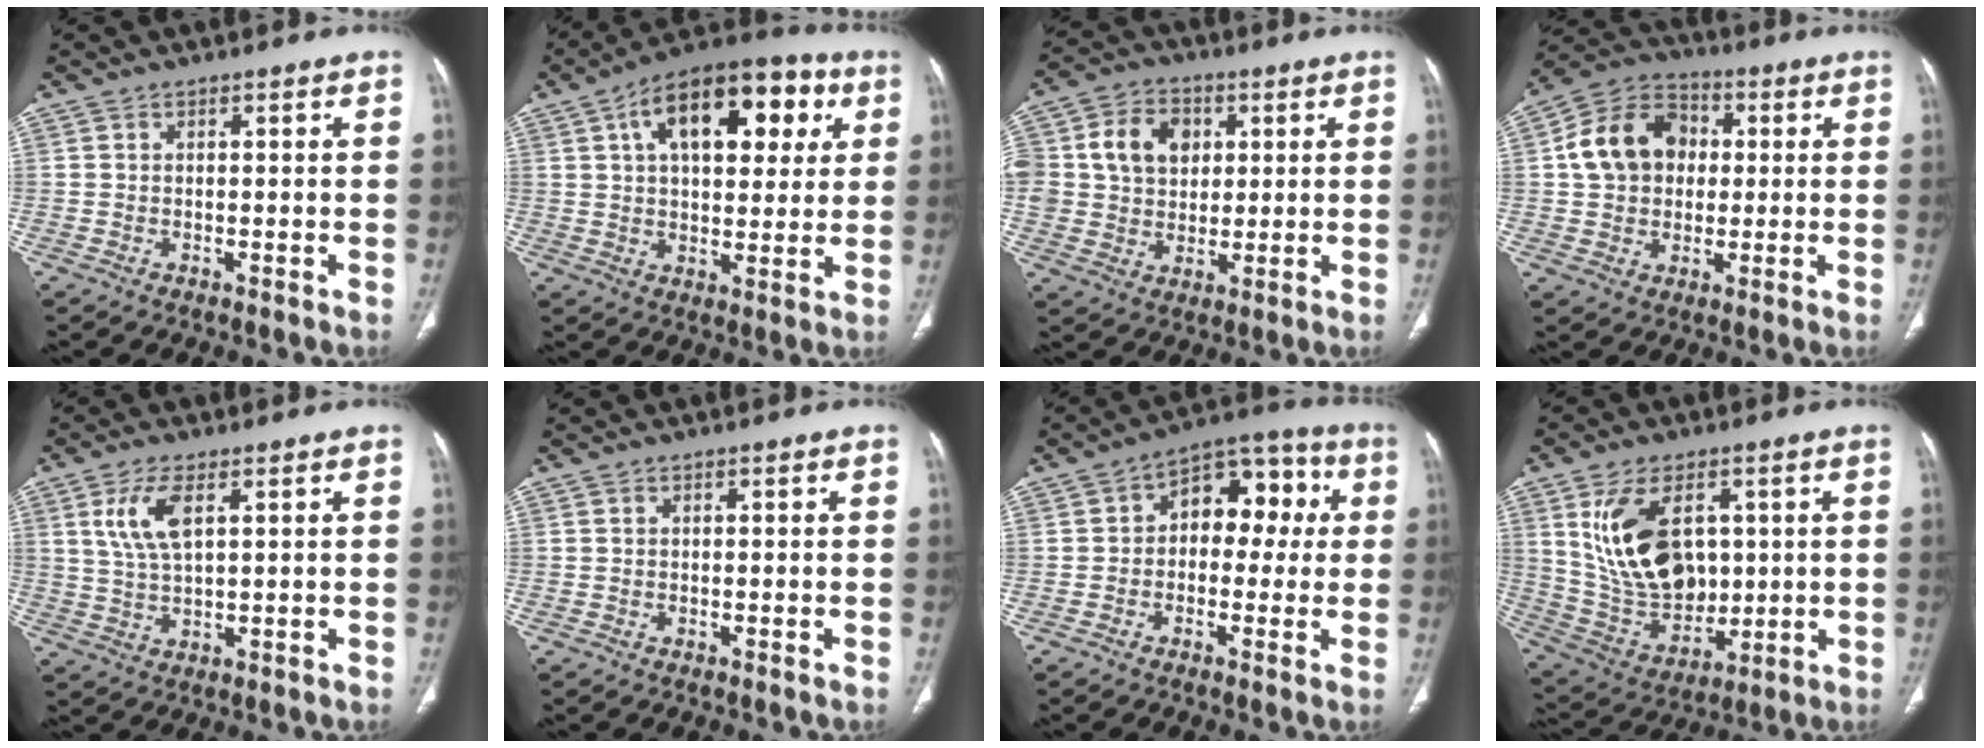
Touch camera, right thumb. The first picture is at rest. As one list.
[{"total": 20.1, "force": [7.0, 10.6, 15.6], "torque": [-0.193, 0.012, 0.100]}, {"total": 14.8, "force": [3.3, 12.0, 8.1], "torque": [-0.140, 0.013, 0.063]}, {"total": 13.7, "force": [1.6, 11.0, 8.0], "torque": [-0.118, 0.020, 0.020]}, {"total": 7.0, "force": [2.7, 2.8, 5.8], "torque": [-0.126, -0.008, 0.060]}, {"total": 0.0}, {"total": 11.7, "force": [1.4, 7.8, 8.7], "torque": [-0.069, 0.040, 0.007]}, {"total": 17.1, "force": [4.3, 11.0, 12.3], "torque": [-0.192, -0.018, 0.101]}]